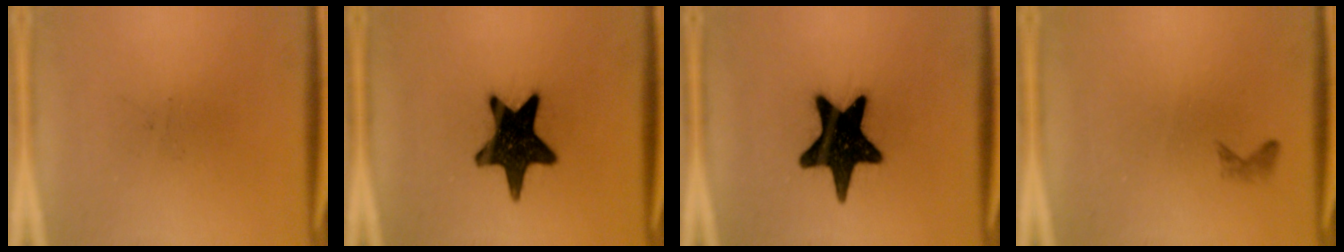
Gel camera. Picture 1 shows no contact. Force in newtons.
{"total": 17.0}
{"total": 19.1}
{"total": 0.7}